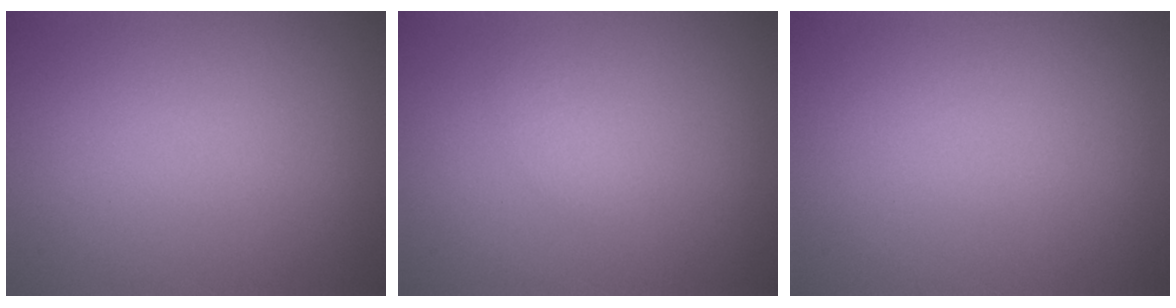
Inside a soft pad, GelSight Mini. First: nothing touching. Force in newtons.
{"total": 0.8, "press": 0.8, "slide": 0.0}
{"total": 0.0}